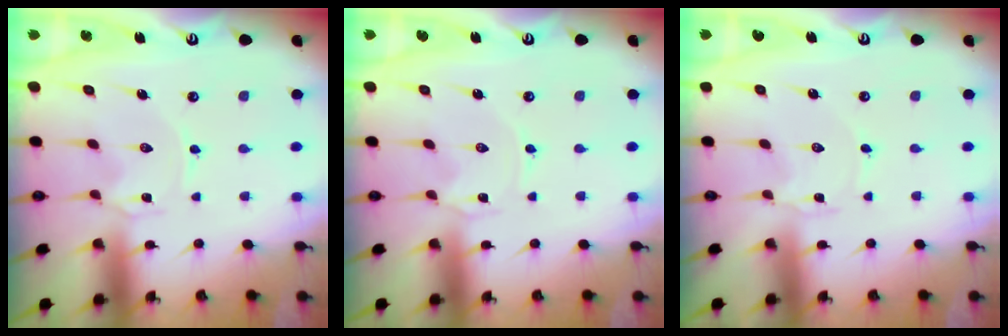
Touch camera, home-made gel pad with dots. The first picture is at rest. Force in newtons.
{"total": 0.0}
{"total": 0.7, "press": 0.7, "slide": 0.1}